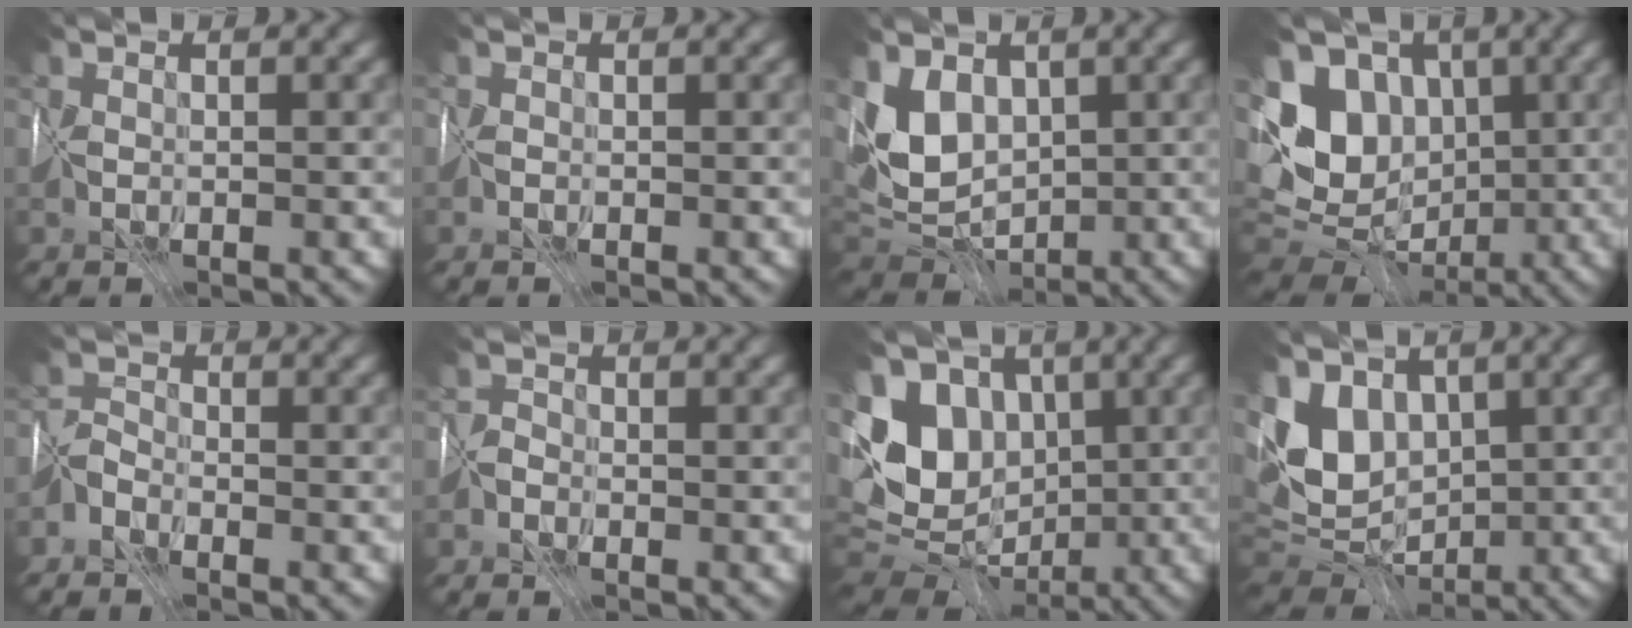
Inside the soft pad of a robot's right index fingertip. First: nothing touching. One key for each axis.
{"total": 0.7, "fx": -0.2, "fy": -0.4, "fz": -0.5, "tx": 0.005, "ty": 0.001, "tz": -0.008}
{"total": 4.0, "fx": 1.9, "fy": 2.8, "fz": 2.0, "tx": -0.049, "ty": -0.004, "tz": 0.034}
{"total": 10.3, "fx": 1.3, "fy": 8.3, "fz": 6.0, "tx": -0.119, "ty": 0.012, "tz": 0.036}
{"total": 1.4, "fx": -1.4, "fy": -0.2, "fz": -0.4, "tx": 0.003, "ty": 0.012, "tz": -0.038}
{"total": 1.2, "fx": -0.6, "fy": -0.5, "fz": -0.9, "tx": 0.014, "ty": 0.011, "tz": -0.020}
{"total": 8.9, "fx": 1.2, "fy": 7.0, "fz": 5.3, "tx": -0.109, "ty": 0.009, "tz": 0.014}
{"total": 5.7, "fx": 2.2, "fy": 4.2, "fz": 3.2, "tx": -0.075, "ty": -0.004, "tz": 0.039}